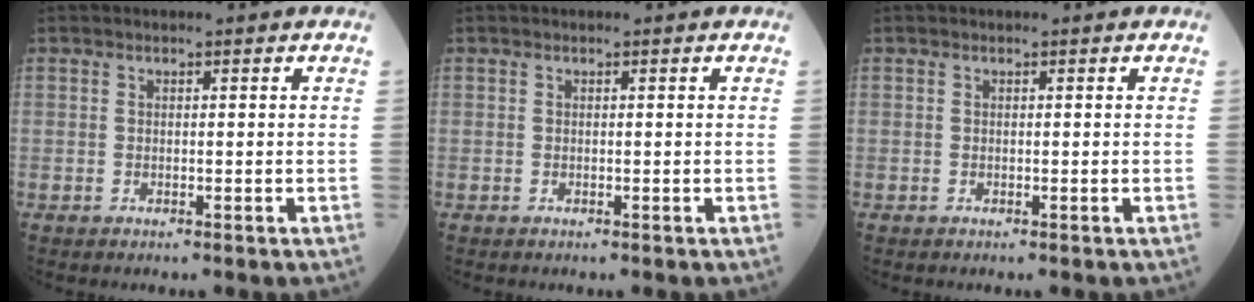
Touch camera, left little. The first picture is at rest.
{"total": 0.0}
{"total": 0.0}